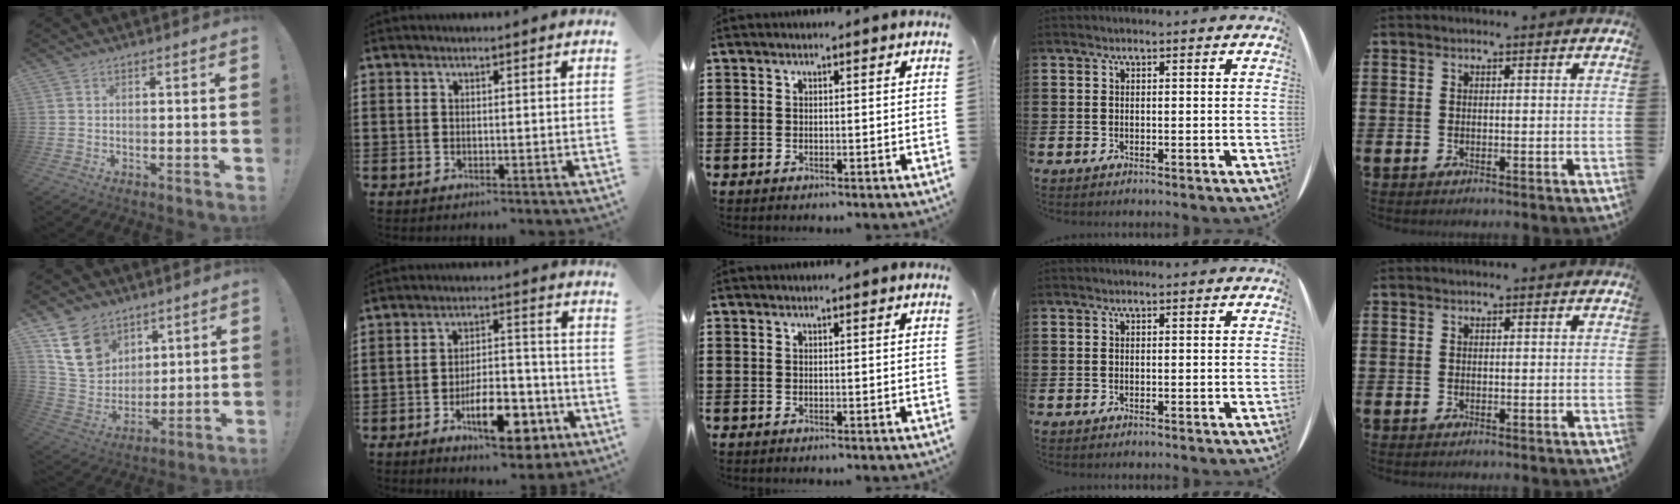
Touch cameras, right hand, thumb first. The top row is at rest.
{"thumb": {"total": 15.2, "force": [8.1, 11.4, 5.9], "torque": [-0.089, -0.047, 0.165]}, "index": {"total": 11.2, "force": [-5.8, 4.6, 8.5], "torque": [-0.116, 0.016, -0.095]}}